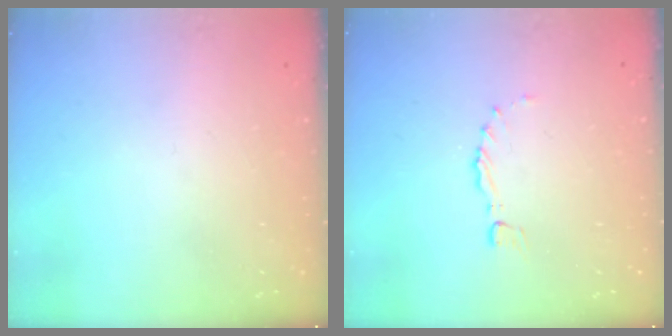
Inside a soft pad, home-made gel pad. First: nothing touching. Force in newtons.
{"total": 0.0}